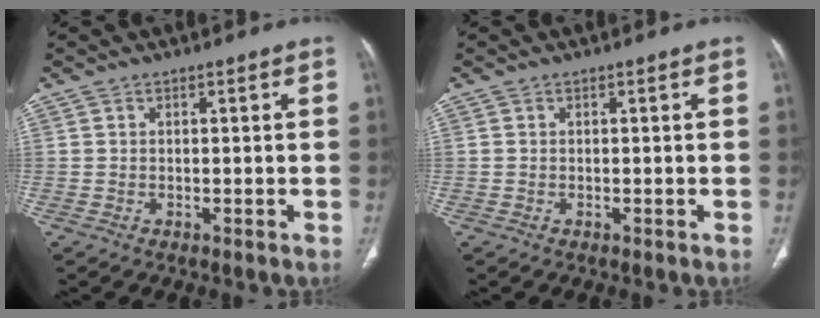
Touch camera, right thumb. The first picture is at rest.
{"total": 0.0}